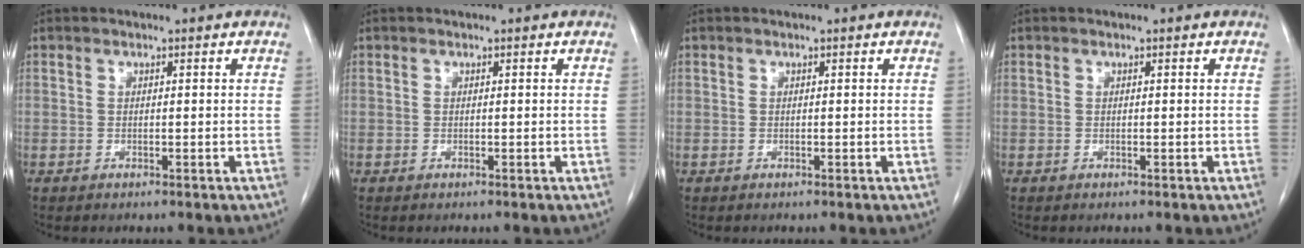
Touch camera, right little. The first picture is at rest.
{"total": 0.0}
{"total": 0.0}
{"total": 0.0}